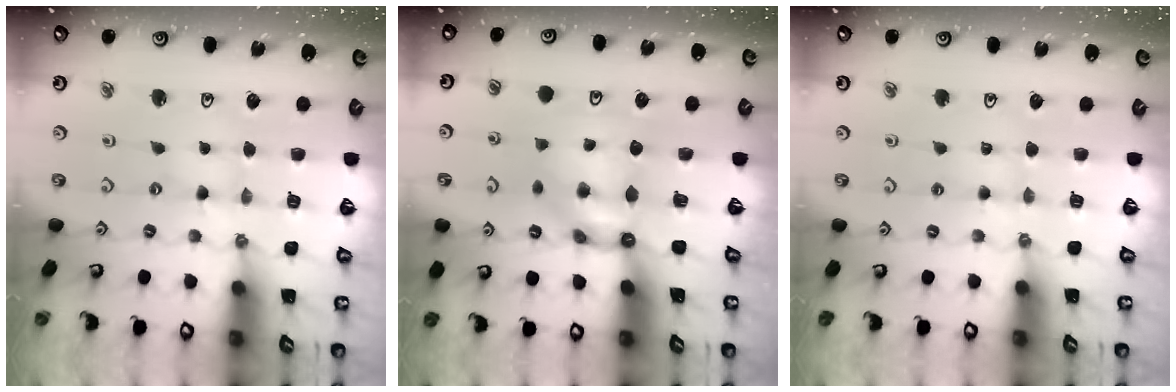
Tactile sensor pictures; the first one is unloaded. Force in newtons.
{"total": 6.7, "press": 6.7, "slide": 0.8}
{"total": 2.0, "press": 2.0, "slide": 0.3}